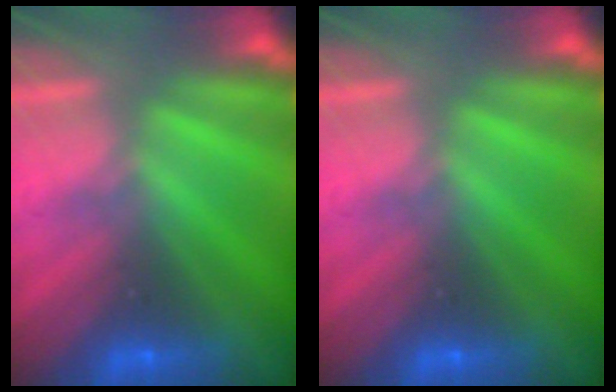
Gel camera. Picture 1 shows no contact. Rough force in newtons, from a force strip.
{"total": 0.0}